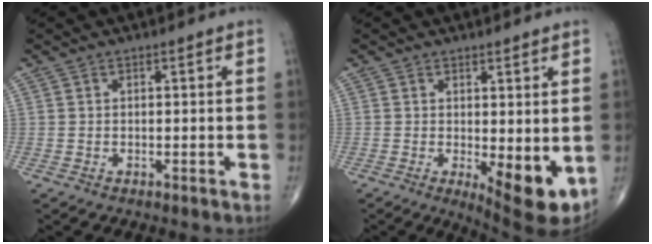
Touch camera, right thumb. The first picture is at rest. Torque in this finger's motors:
{"motor_torque": [1.10, 2.07, 0.56, -0.63, 0.26]}